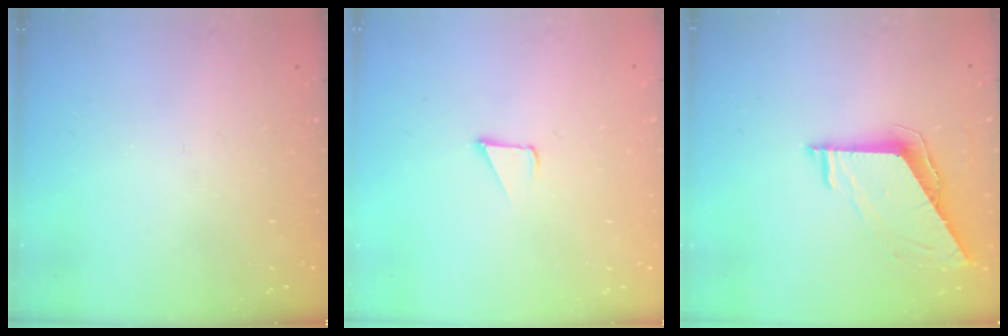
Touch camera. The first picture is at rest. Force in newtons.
{"total": 1.7, "press": 1.7, "slide": 0.1}
{"total": 7.2, "press": 7.2, "slide": 0.5}